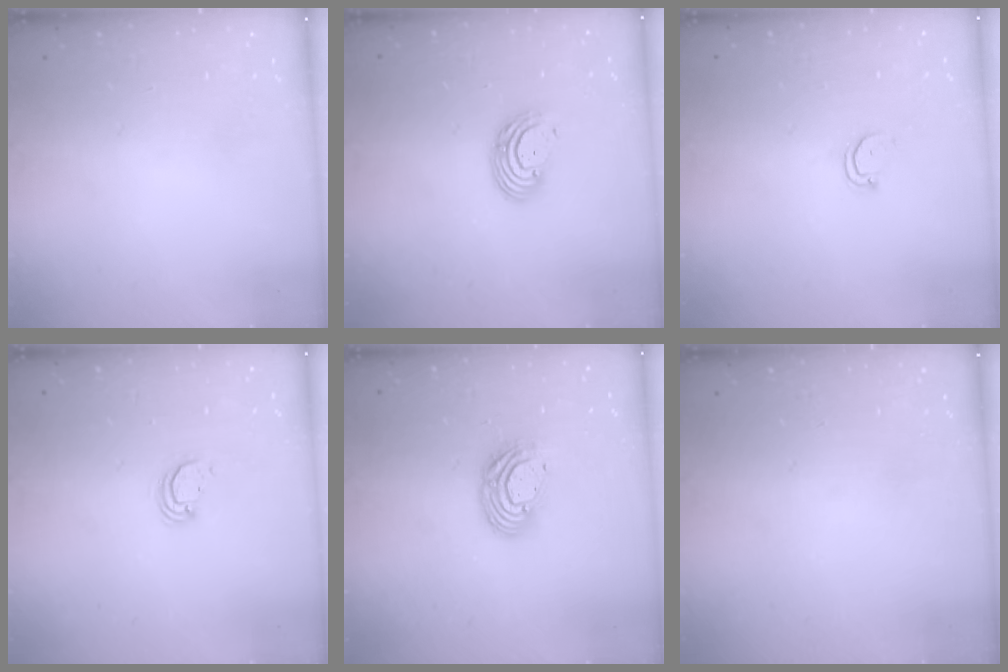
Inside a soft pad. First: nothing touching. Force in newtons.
{"total": 5.8, "press": 5.8, "slide": 0.7}
{"total": 2.5, "press": 2.5, "slide": 0.3}
{"total": 3.2, "press": 3.1, "slide": 0.3}
{"total": 9.9, "press": 9.9, "slide": 0.8}
{"total": 0.0}